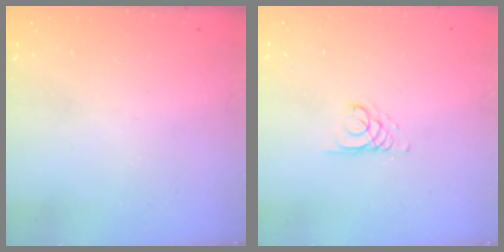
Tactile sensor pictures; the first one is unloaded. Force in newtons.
{"total": 2.1, "press": 2.1, "slide": 0.2}